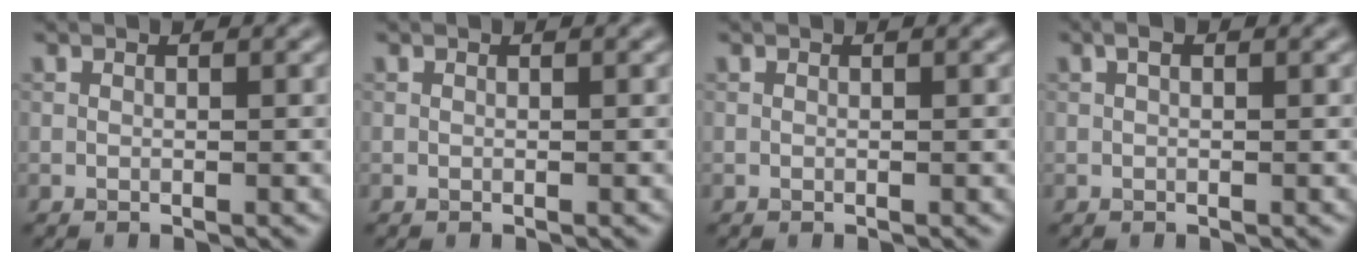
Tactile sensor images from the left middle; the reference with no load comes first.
{"total": 0.0}
{"total": 0.0}
{"total": 0.8, "force": [0.2, 0.4, 0.7], "torque": [-0.012, 0.003, 0.003]}